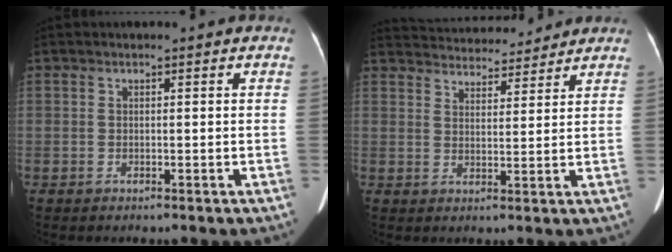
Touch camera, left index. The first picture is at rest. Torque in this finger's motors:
{"motor_torque": [0.02, -0.58, 0.12, 0.02]}